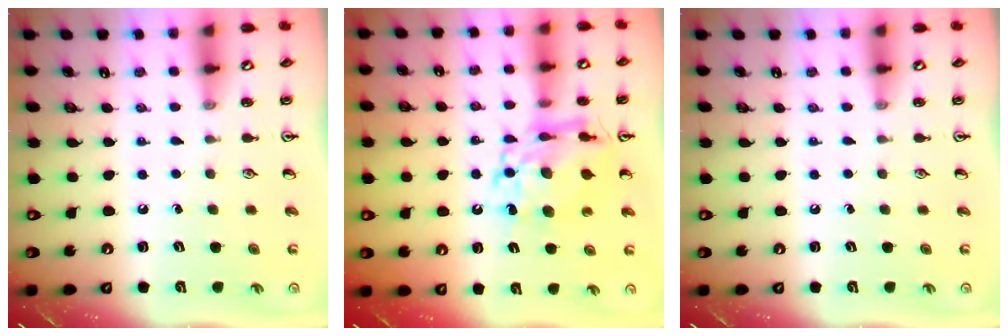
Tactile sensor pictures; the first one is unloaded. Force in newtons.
{"total": 12.8, "press": 12.7, "slide": 1.3}
{"total": 0.0}